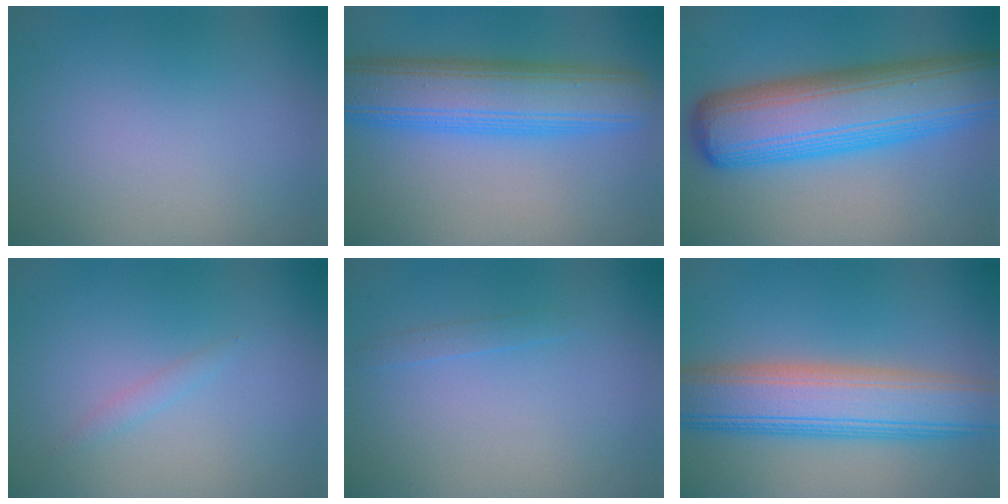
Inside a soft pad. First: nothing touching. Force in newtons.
{"total": 8.3, "press": 8.3, "slide": 0.2}
{"total": 11.8, "press": 11.8, "slide": 0.3}
{"total": 0.7, "press": 0.7, "slide": 0.1}
{"total": 0.7, "press": 0.7, "slide": 0.1}
{"total": 8.9, "press": 8.9, "slide": 0.6}